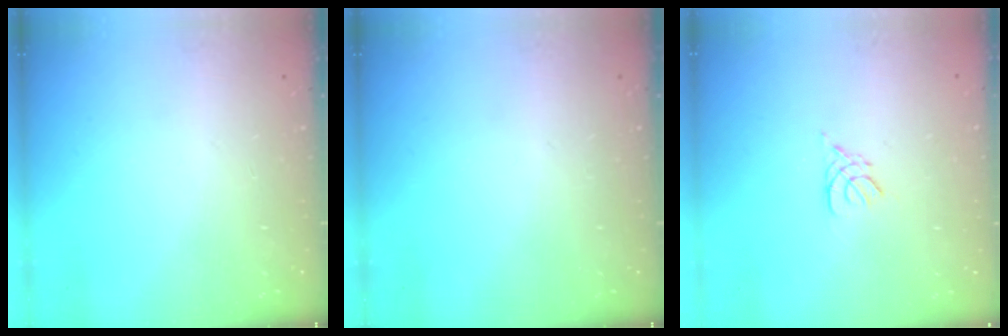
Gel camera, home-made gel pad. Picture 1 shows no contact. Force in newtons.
{"total": 0.0}
{"total": 2.7, "press": 2.7, "slide": 0.5}